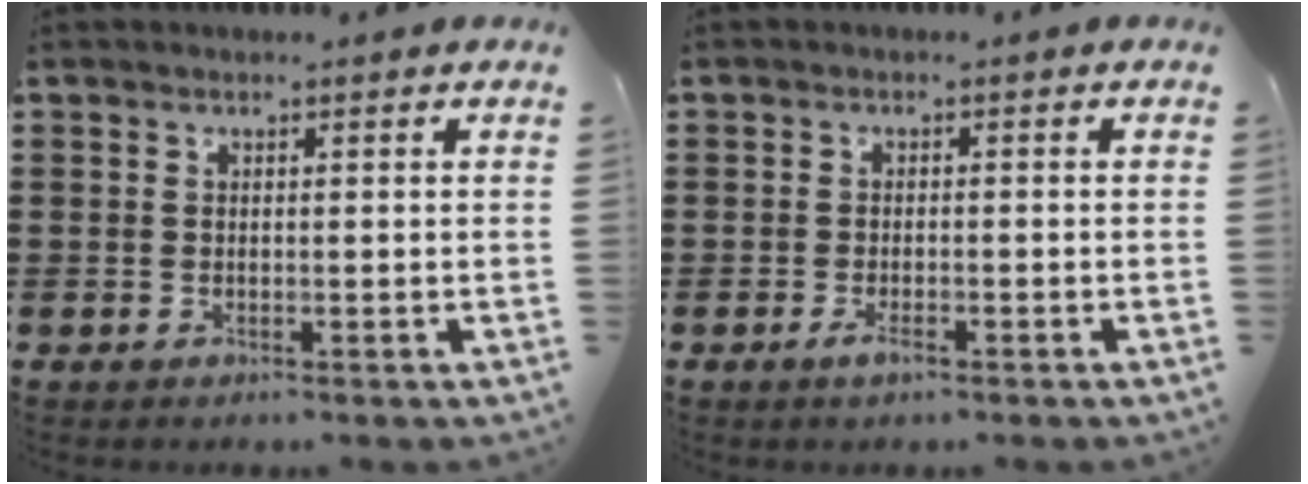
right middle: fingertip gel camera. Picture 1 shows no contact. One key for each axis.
{"total": 1.9, "fx": -1.1, "fy": 0.6, "fz": 1.4, "tx": -0.033, "ty": -0.003, "tz": -0.023}